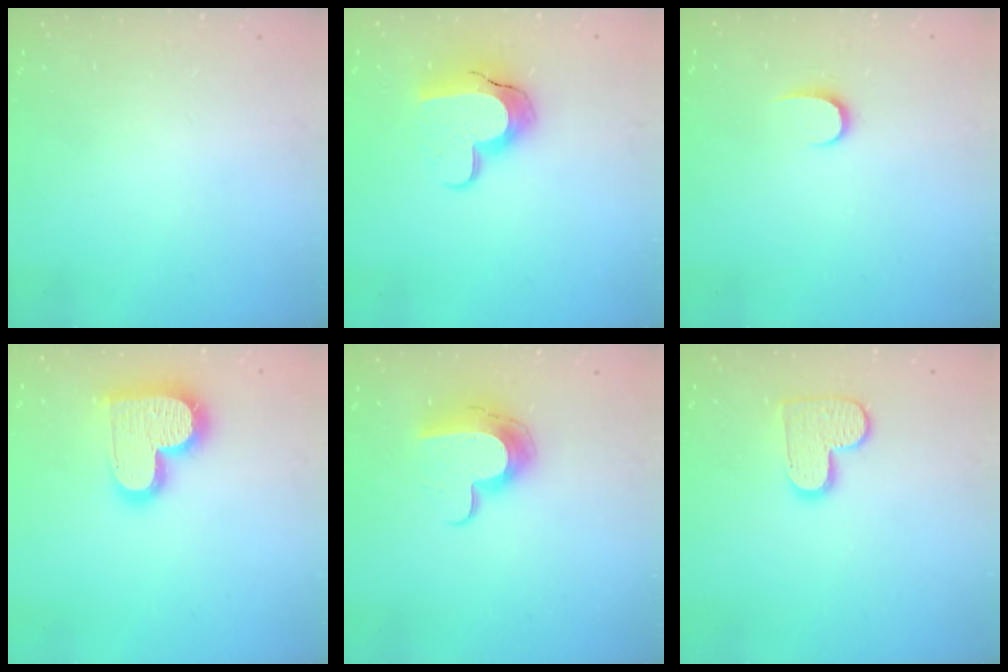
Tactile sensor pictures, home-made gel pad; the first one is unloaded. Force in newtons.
{"total": 12.9, "press": 12.9, "slide": 0.9}
{"total": 5.4, "press": 5.4, "slide": 0.5}
{"total": 17.5, "press": 17.4, "slide": 1.3}
{"total": 12.2, "press": 12.2, "slide": 0.3}
{"total": 10.5, "press": 10.5, "slide": 0.5}